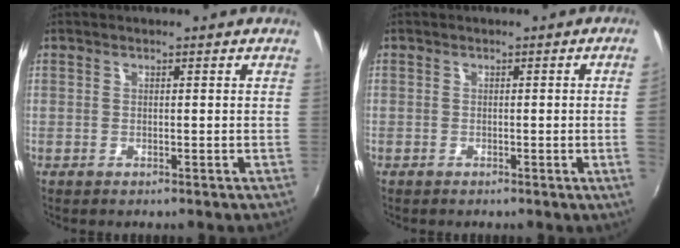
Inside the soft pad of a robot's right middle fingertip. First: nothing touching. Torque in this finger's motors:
{"motor_torque": [1.10, -0.61, -1.05, -0.21]}